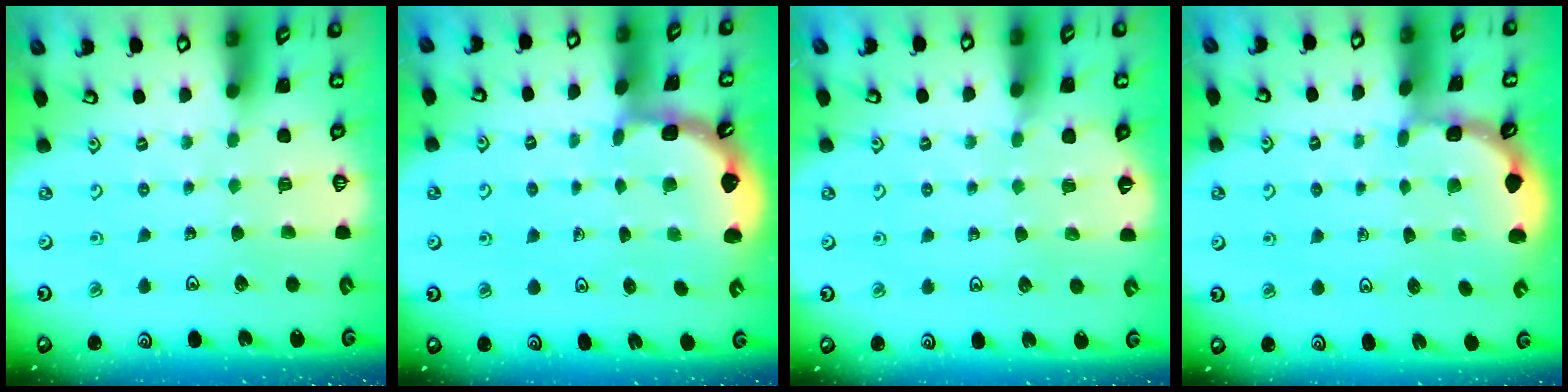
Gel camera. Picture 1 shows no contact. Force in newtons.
{"total": 1.9, "press": 1.9, "slide": 0.2}
{"total": 3.7, "press": 3.6, "slide": 0.5}
{"total": 1.5, "press": 1.5, "slide": 0.2}